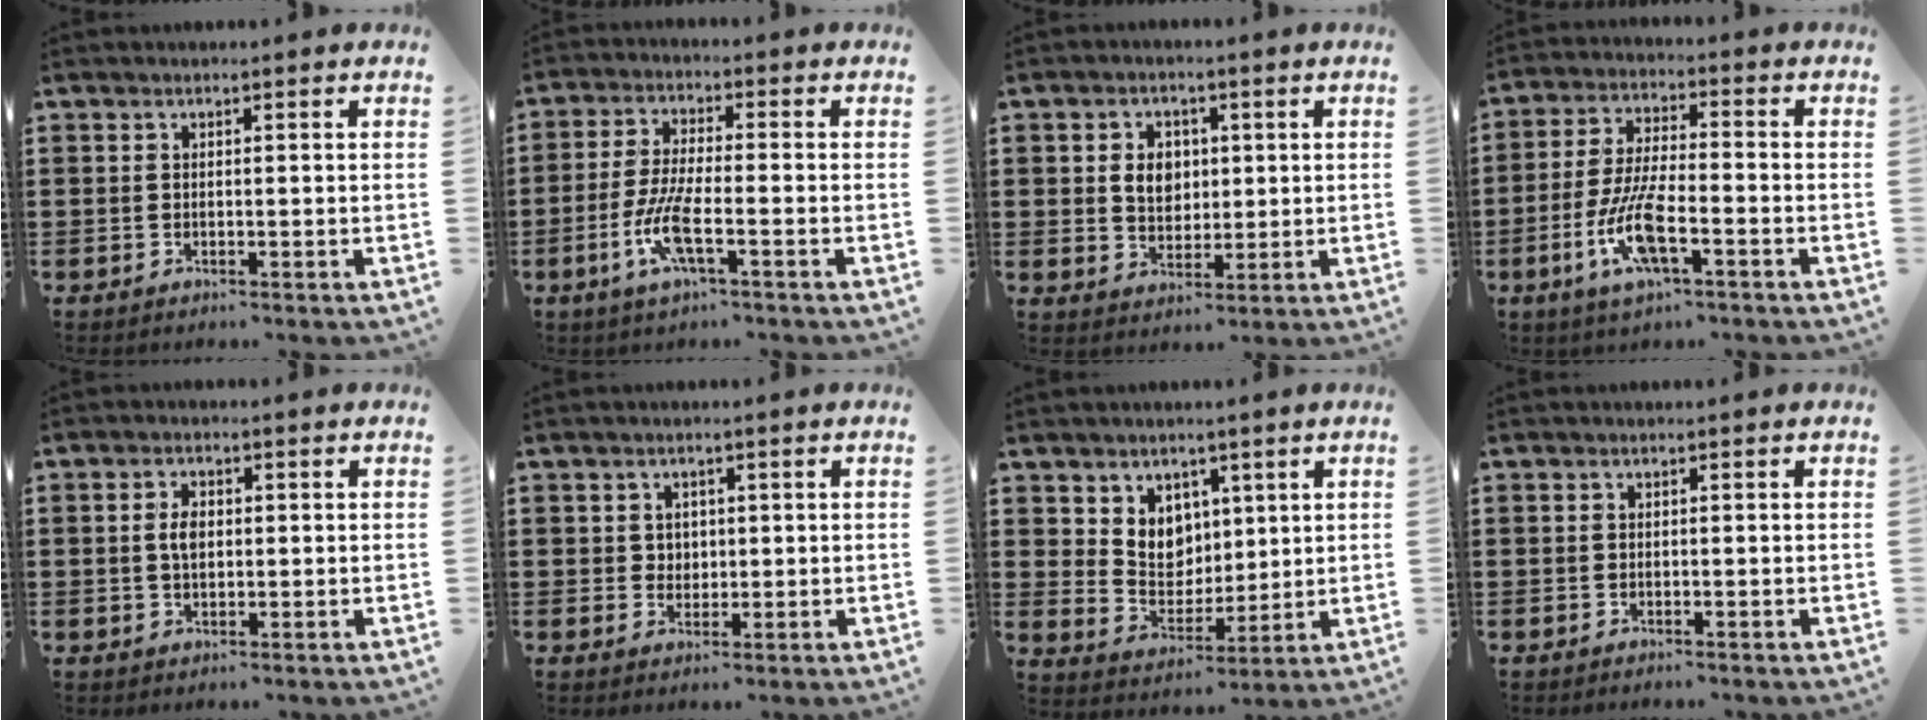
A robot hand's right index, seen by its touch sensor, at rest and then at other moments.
{"total": 7.2, "force": [-2.9, 1.7, 6.4], "torque": [-0.146, -0.015, -0.059]}
{"total": 4.8, "force": [0.8, 3.8, 2.8], "torque": [-0.061, 0.010, 0.009]}
{"total": 9.3, "force": [-3.8, 2.4, 8.2], "torque": [-0.185, -0.014, -0.075]}
{"total": 3.1, "force": [0.3, 1.7, 2.5], "torque": [-0.052, 0.007, 0.003]}
{"total": 2.1, "force": [0.7, 1.9, 0.4], "torque": [-0.016, 0.010, 0.012]}
{"total": 6.2, "force": [3.4, 5.1, 1.0], "torque": [-0.034, -0.011, 0.062]}
{"total": 0.0}